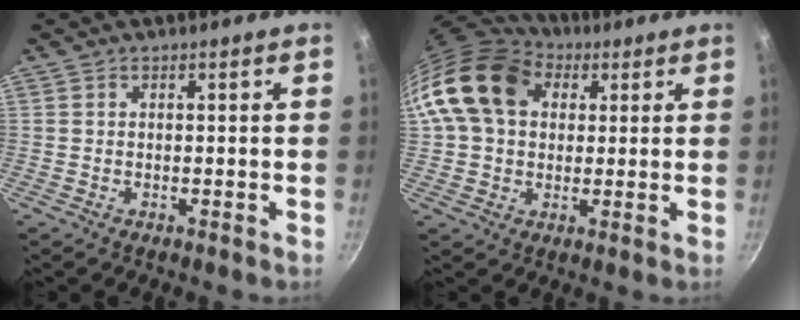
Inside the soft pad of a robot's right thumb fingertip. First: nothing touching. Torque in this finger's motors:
{"motor_torque": [0.07, 2.40, 0.80, -0.71, 0.36]}